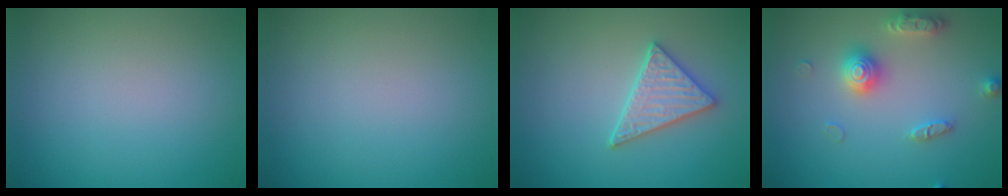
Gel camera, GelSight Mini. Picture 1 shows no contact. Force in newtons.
{"total": 0.0}
{"total": 3.3, "press": 3.1, "slide": 1.2}
{"total": 3.7, "press": 3.6, "slide": 0.4}